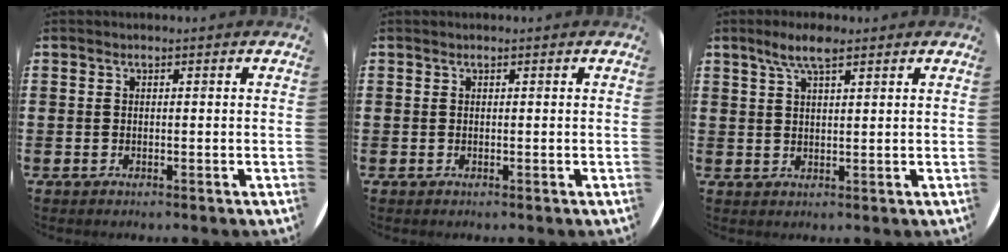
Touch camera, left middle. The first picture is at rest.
{"total": 0.0}
{"total": 4.6, "force": [3.1, 1.2, 3.2], "torque": [-0.062, 0.003, 0.053]}